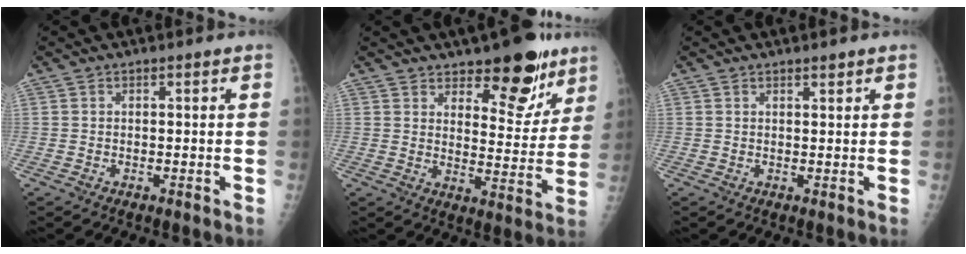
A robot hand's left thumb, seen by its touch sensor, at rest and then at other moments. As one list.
[{"total": 12.9, "force": [8.9, 5.6, 7.4], "torque": [-0.049, -0.062, 0.133]}, {"total": 1.2, "force": [1.0, 0.3, 0.6], "torque": [-0.006, -0.007, 0.016]}]